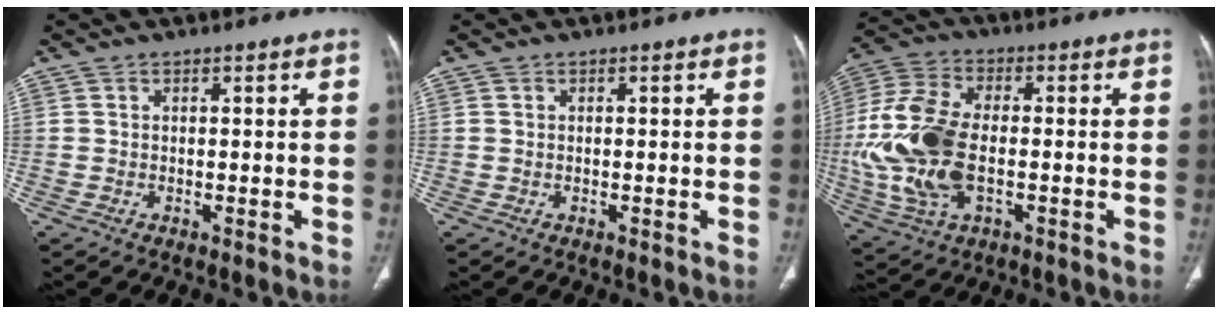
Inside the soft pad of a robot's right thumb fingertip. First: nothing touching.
{"total": 0.0}
{"total": 17.1, "force": [-2.0, 9.5, 14.0], "torque": [-0.316, 0.005, -0.034]}